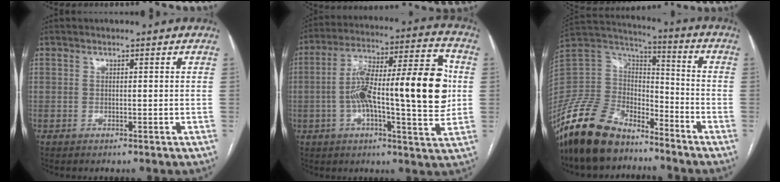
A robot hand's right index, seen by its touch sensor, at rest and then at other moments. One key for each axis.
{"total": 21.6, "fx": -0.1, "fy": 4.2, "fz": 21.2, "tx": -0.322, "ty": 0.034, "tz": -0.005}
{"total": 17.1, "fx": -13.3, "fy": 7.6, "fz": 7.6, "tx": -0.167, "ty": 0.021, "tz": -0.256}